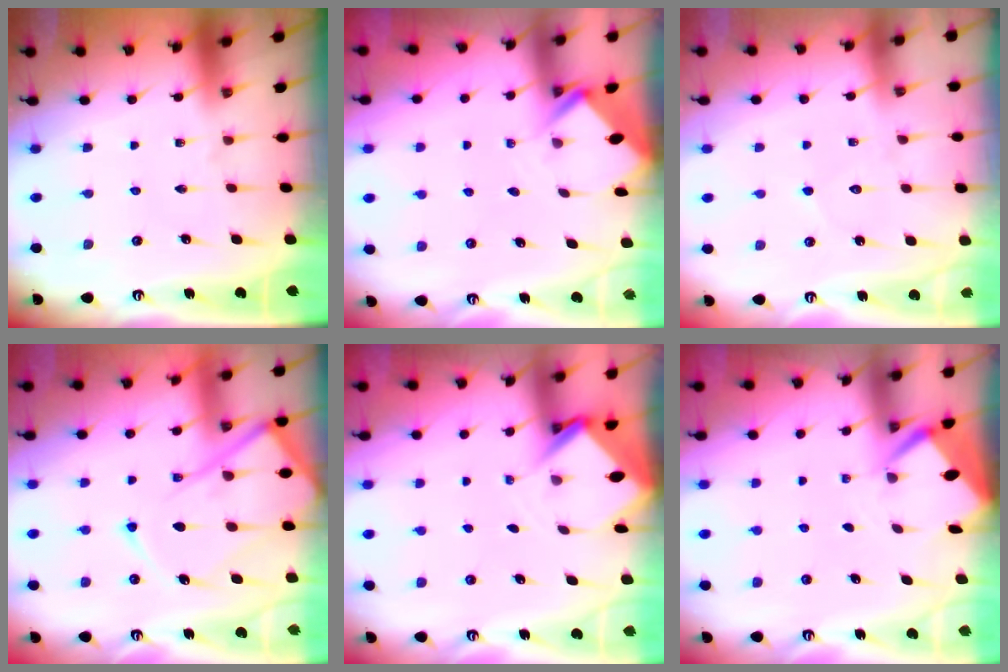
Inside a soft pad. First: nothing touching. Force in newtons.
{"total": 2.7, "press": 2.7, "slide": 0.2}
{"total": 4.8, "press": 4.8, "slide": 0.5}
{"total": 15.8, "press": 15.7, "slide": 1.8}
{"total": 3.2, "press": 3.2, "slide": 0.2}
{"total": 2.5, "press": 2.5, "slide": 0.3}